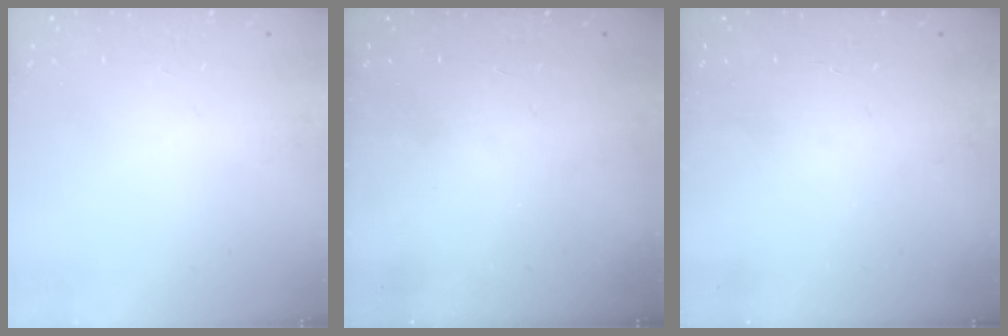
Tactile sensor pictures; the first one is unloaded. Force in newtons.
{"total": 0.0}
{"total": 1.9, "press": 1.9, "slide": 0.2}